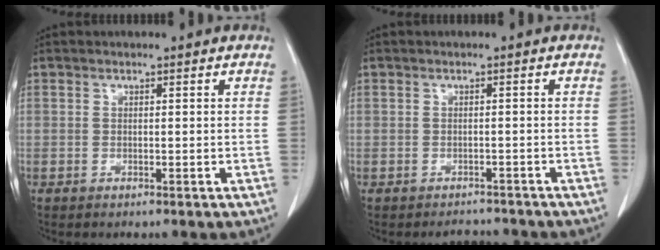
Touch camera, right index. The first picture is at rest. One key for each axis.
{"total": 2.7, "fx": -2.5, "fy": 1.0, "fz": -0.2, "tx": -0.004, "ty": 0.002, "tz": -0.034}